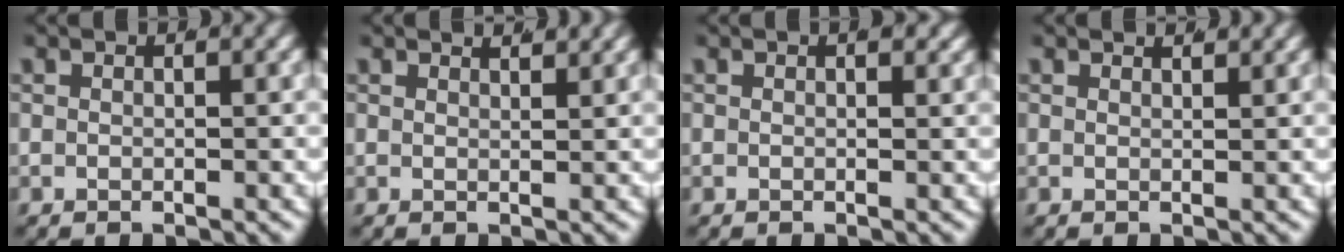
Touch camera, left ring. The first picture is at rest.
{"total": 1.8, "force": [1.7, -0.3, 0.5], "torque": [0.001, -0.005, 0.028]}
{"total": 0.8, "force": [0.6, 0.2, 0.4], "torque": [-0.002, 0.003, 0.006]}
{"total": 1.4, "force": [1.3, -0.3, 0.3], "torque": [0.005, -0.004, 0.020]}